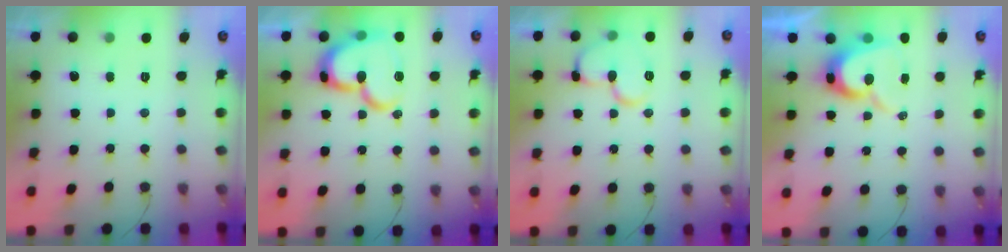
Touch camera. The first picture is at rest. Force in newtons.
{"total": 20.0, "press": 19.9, "slide": 2.5}
{"total": 12.1, "press": 12.0, "slide": 1.4}
{"total": 11.4, "press": 11.4, "slide": 1.1}